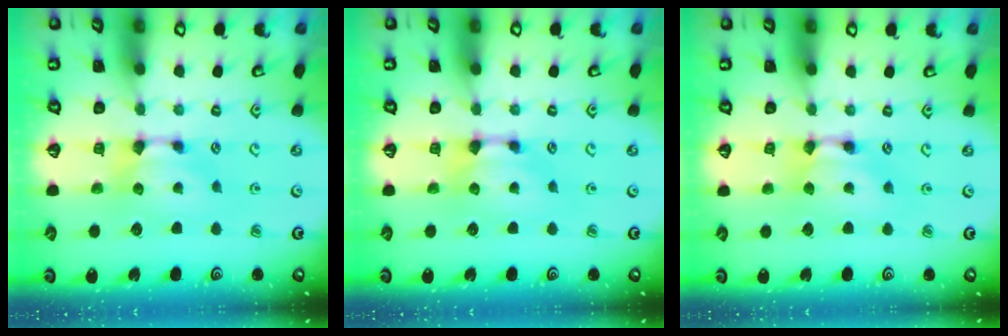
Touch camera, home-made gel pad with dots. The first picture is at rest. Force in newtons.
{"total": 0.0}
{"total": 1.7, "press": 1.7, "slide": 0.1}